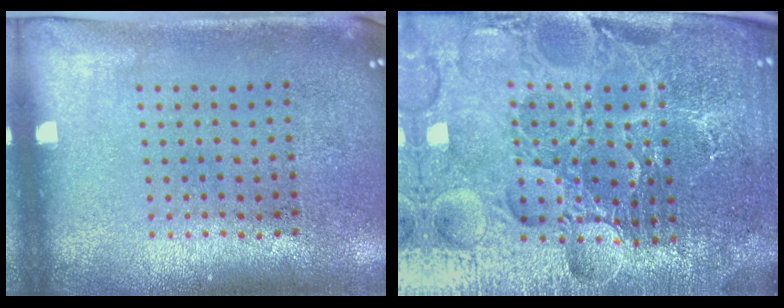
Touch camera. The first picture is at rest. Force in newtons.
{"total": 6.3, "press": 5.6, "slide": 2.8}